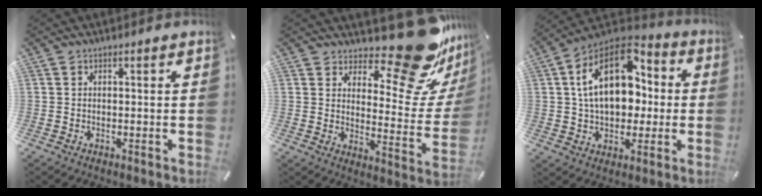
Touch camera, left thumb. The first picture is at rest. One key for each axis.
{"total": 18.4, "fx": 14.4, "fy": 6.0, "fz": 9.9, "tx": -0.120, "ty": -0.130, "tz": 0.234}
{"total": 19.4, "fx": 3.6, "fy": 13.1, "fz": 13.9, "tx": -0.254, "ty": -0.007, "tz": 0.062}